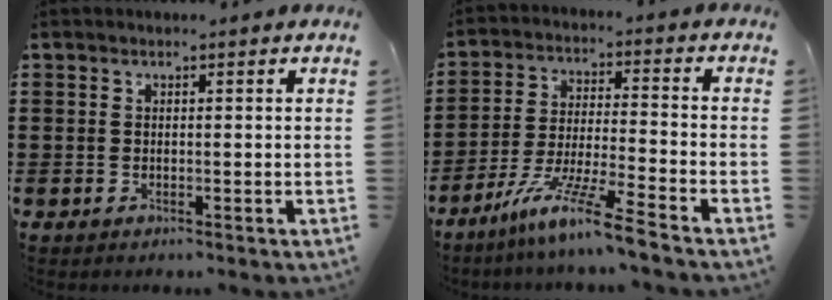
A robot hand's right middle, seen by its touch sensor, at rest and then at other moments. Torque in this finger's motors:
{"motor_torque": [2.14, 0.00, 0.38, 0.21]}